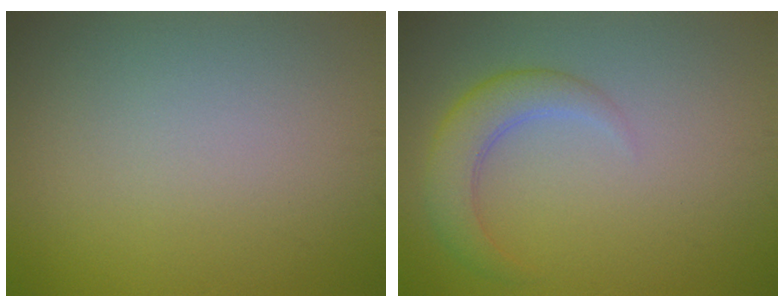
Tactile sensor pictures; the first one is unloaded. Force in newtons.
{"total": 3.3, "press": 3.3, "slide": 0.2}